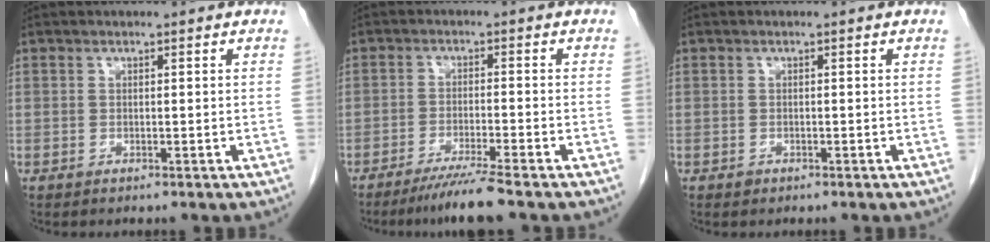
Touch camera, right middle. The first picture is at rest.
{"total": 5.6, "force": [-4.4, -1.2, 3.1], "torque": [-0.055, -0.019, -0.082]}
{"total": 0.6, "force": [-0.4, 0.4, 0.2], "torque": [-0.003, 0.001, -0.007]}